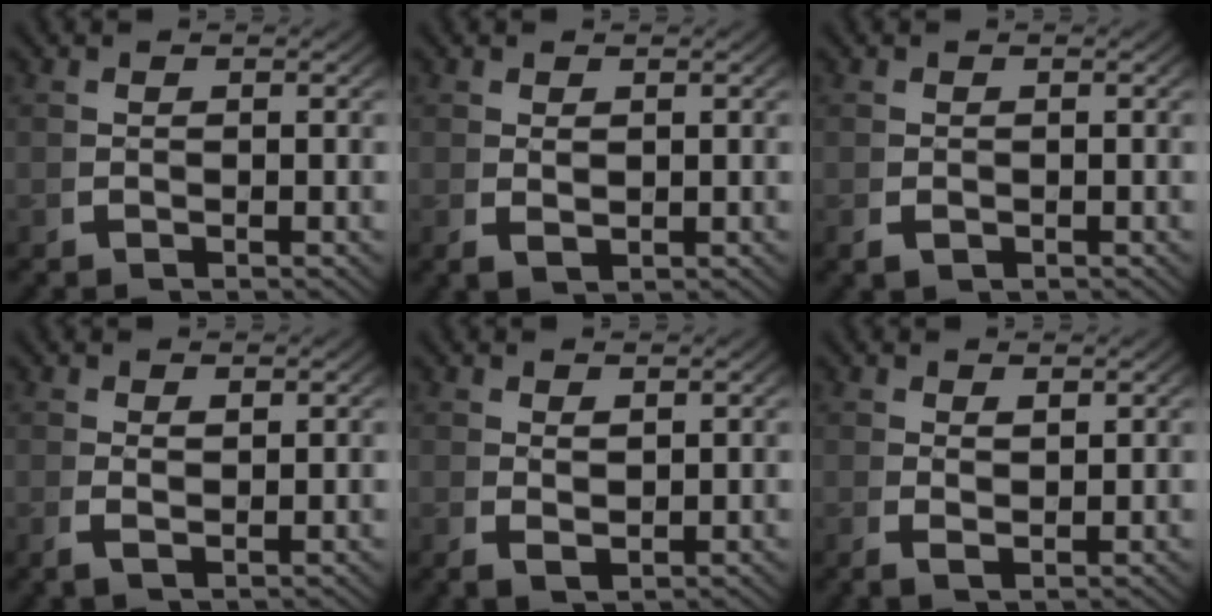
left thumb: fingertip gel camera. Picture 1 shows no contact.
{"total": 1.1, "force": [0.5, 0.7, 0.7], "torque": [-0.021, -0.010, 0.020]}
{"total": 1.1, "force": [-0.4, 0.9, 0.6], "torque": [-0.013, -0.007, -0.001]}
{"total": 1.1, "force": [0.7, 0.3, 0.8], "torque": [-0.024, -0.008, 0.019]}
{"total": 1.4, "force": [0.9, 0.6, 0.8], "torque": [-0.019, -0.010, 0.028]}
{"total": 1.3, "force": [1.1, 0.3, 0.8], "torque": [-0.019, -0.007, 0.026]}